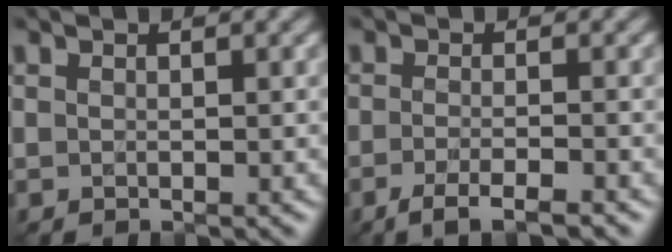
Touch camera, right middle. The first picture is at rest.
{"total": 3.4, "force": [-2.3, 0.6, 2.5], "torque": [-0.038, -0.009, -0.045]}